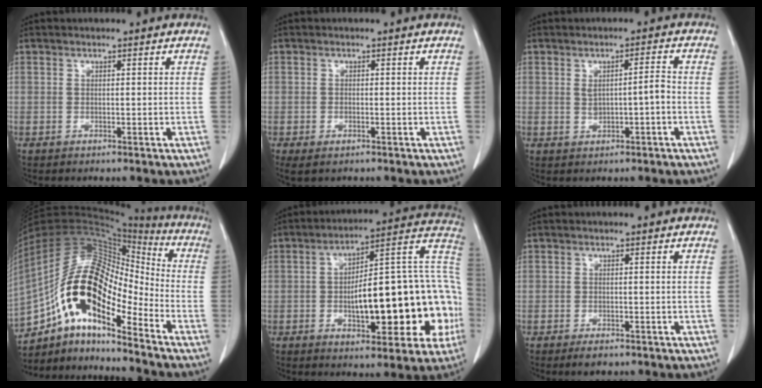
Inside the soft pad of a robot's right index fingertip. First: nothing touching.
{"total": 2.3, "force": [-1.4, 1.0, 1.6], "torque": [-0.032, -0.005, -0.016]}
{"total": 3.4, "force": [-0.2, 0.8, 3.3], "torque": [-0.059, 0.011, 0.003]}
{"total": 19.1, "force": [-10.6, 6.5, 14.5], "torque": [-0.277, 0.048, -0.185]}
{"total": 24.5, "force": [-3.6, 7.2, 23.1], "torque": [-0.265, 0.046, -0.037]}
{"total": 2.0, "force": [-1.4, 0.8, 1.1], "torque": [-0.020, -0.002, -0.018]}